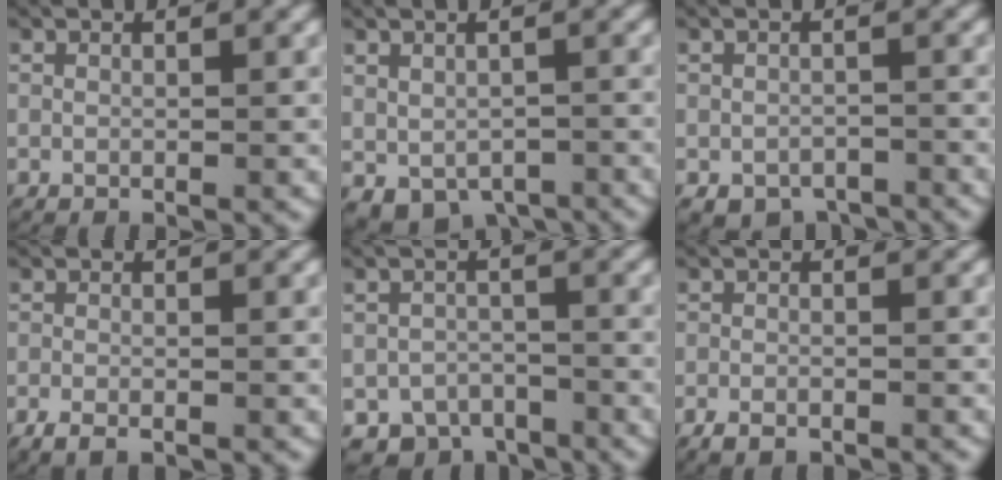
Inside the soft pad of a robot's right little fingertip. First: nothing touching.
{"total": 5.4, "force": [-3.8, 3.3, 2.0], "torque": [-0.024, -0.022, -0.047]}
{"total": 4.5, "force": [-3.5, 2.6, 0.9], "torque": [-0.003, -0.016, -0.054]}
{"total": 2.1, "force": [-1.6, 1.0, 1.0], "torque": [-0.025, -0.006, -0.027]}
{"total": 7.6, "force": [-5.9, 4.7, 1.3], "torque": [-0.001, -0.021, -0.100]}
{"total": 2.1, "force": [-1.8, 0.8, 0.7], "torque": [-0.018, -0.005, -0.031]}